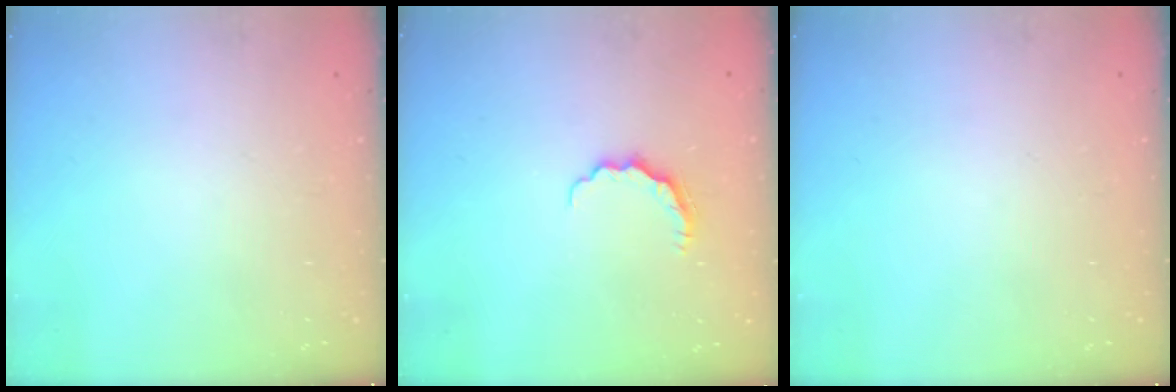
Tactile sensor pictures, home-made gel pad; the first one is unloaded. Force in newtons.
{"total": 5.5, "press": 5.4, "slide": 0.7}
{"total": 0.0}